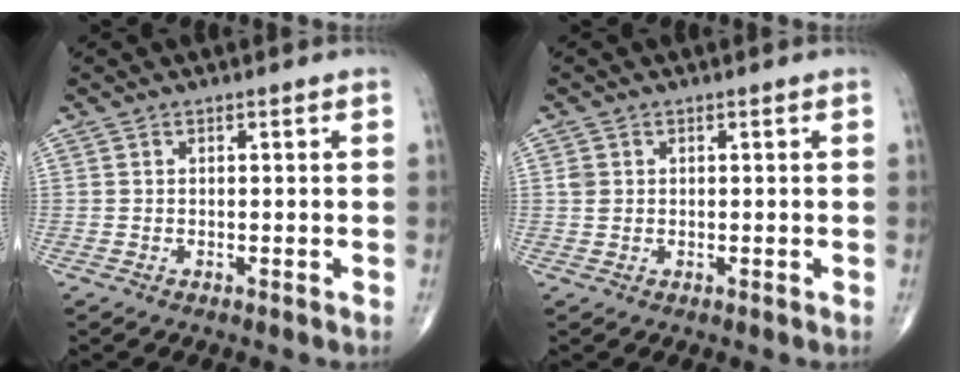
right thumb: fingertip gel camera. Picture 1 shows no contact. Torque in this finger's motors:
{"motor_torque": [0.30, 0.26, 0.47, 0.38, 0.00]}